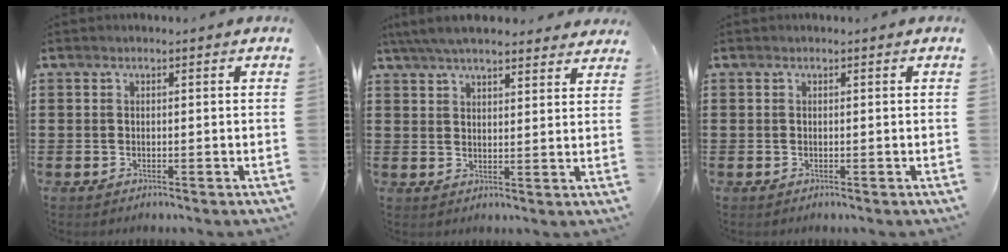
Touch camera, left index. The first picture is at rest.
{"total": 6.0, "force": [5.5, 1.2, 2.0], "torque": [-0.056, -0.009, 0.103]}
{"total": 0.0}